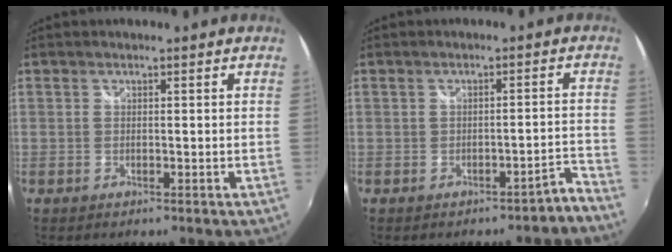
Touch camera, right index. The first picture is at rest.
{"total": 3.1, "force": [-2.7, 0.4, 1.4], "torque": [-0.020, 0.018, -0.026]}